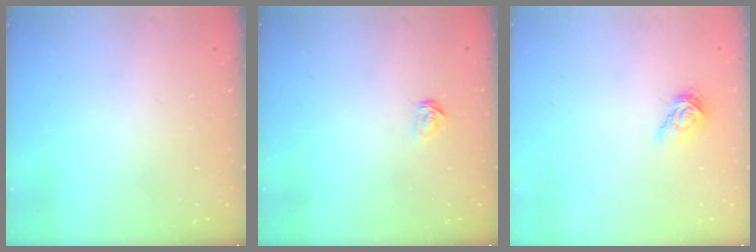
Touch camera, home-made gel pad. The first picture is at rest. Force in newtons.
{"total": 2.3, "press": 2.3, "slide": 0.2}
{"total": 6.2, "press": 6.1, "slide": 0.4}